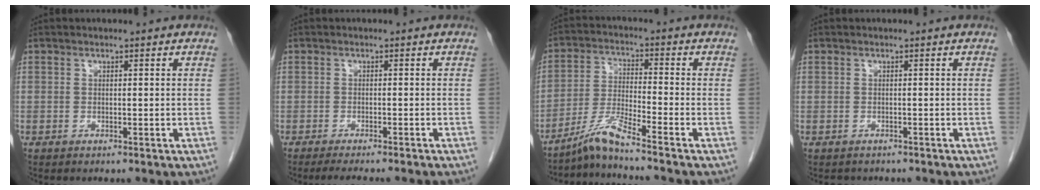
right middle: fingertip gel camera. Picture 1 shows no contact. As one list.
[{"total": 6.7, "force": [-5.8, 0.2, 3.4], "torque": [-0.036, -0.011, -0.082]}, {"total": 5.8, "force": [-5.0, -1.4, 2.5], "torque": [-0.057, -0.021, -0.104]}, {"total": 2.3, "force": [-2.1, 0.9, 0.3], "torque": [-0.013, -0.004, -0.027]}]